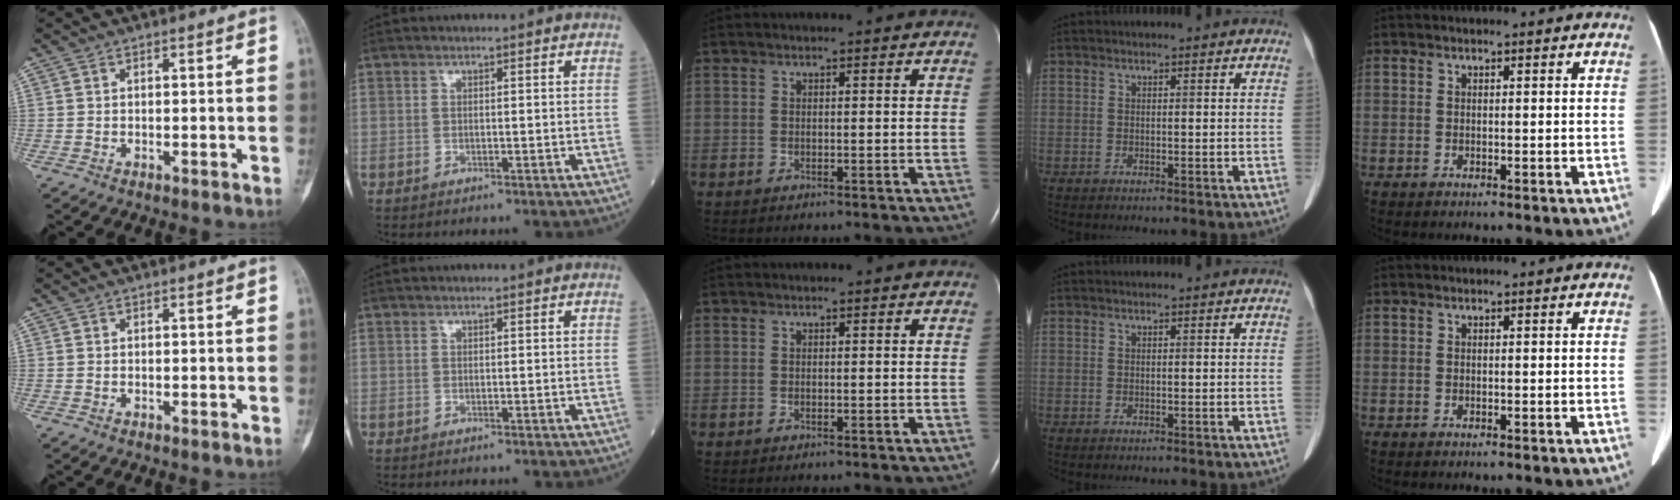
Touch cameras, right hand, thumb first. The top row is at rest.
{}